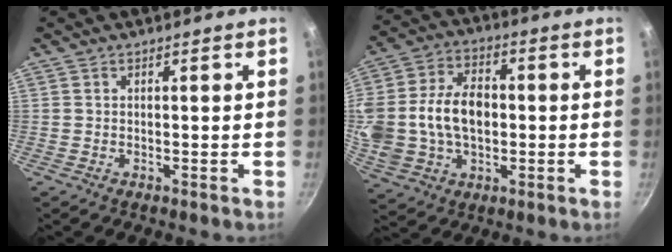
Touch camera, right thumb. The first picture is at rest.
{"total": 20.5, "force": [-0.1, 14.8, 14.2], "torque": [-0.283, 0.030, 0.004]}